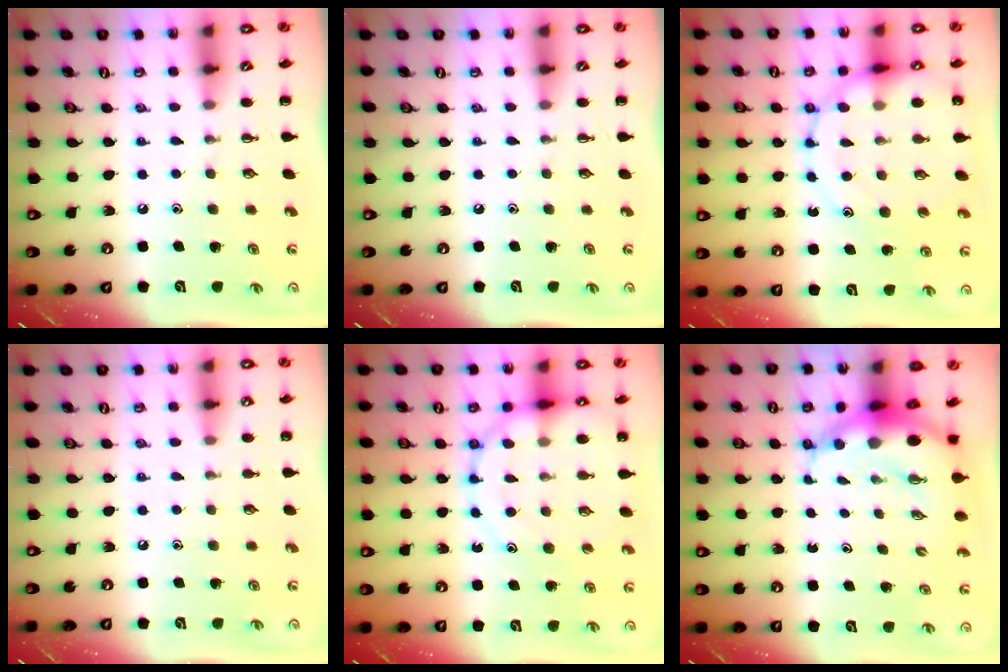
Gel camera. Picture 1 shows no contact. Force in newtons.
{"total": 0.0}
{"total": 15.7, "press": 15.6, "slide": 1.7}
{"total": 5.5, "press": 5.2, "slide": 1.6}
{"total": 14.1, "press": 13.8, "slide": 2.9}
{"total": 6.8, "press": 6.5, "slide": 1.8}